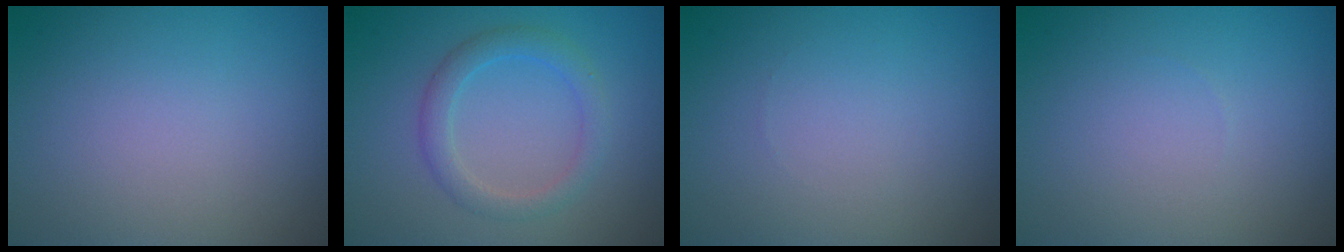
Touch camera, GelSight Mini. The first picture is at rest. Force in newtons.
{"total": 2.5, "press": 2.5, "slide": 0.2}
{"total": 0.0}
{"total": 0.0}